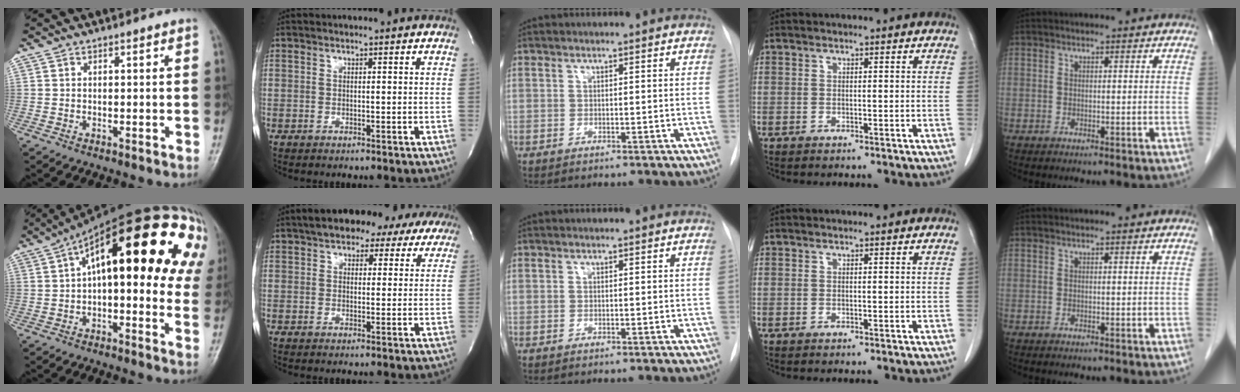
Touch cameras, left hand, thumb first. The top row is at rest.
{"thumb": {"total": 27.9, "force": [7.7, 11.7, 24.2], "torque": [-0.321, 0.061, 0.102]}, "index": {"total": 11.3, "force": [8.2, 5.3, 5.7], "torque": [-0.063, 0.033, 0.100]}}